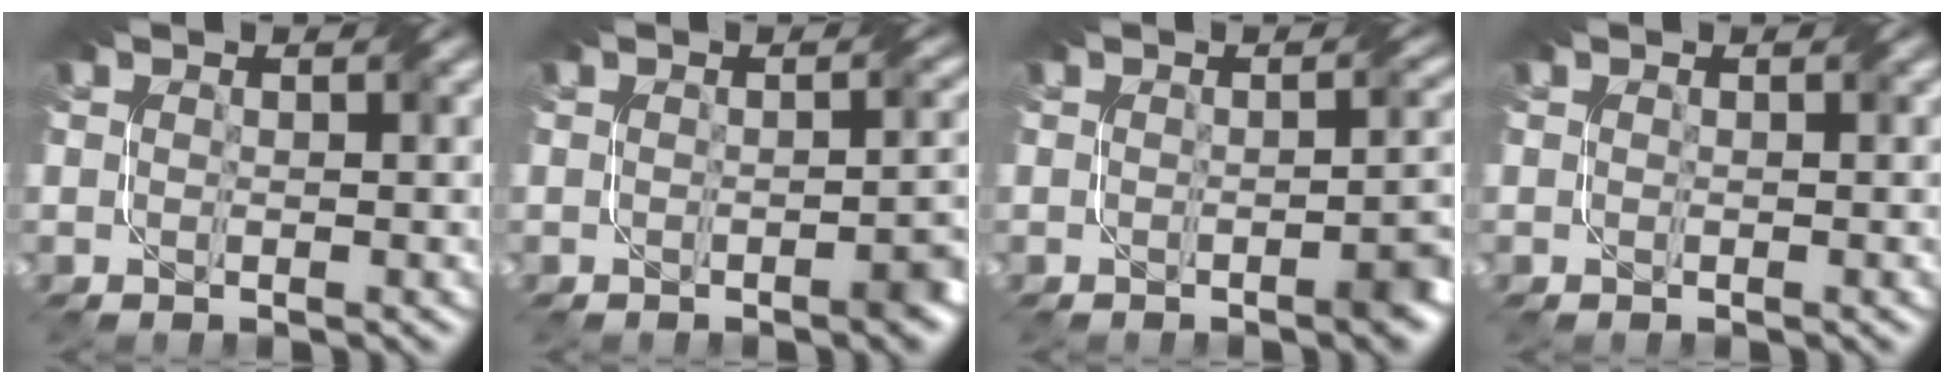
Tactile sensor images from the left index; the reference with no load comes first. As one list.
[{"total": 2.5, "force": [-1.1, 0.7, 2.2], "torque": [-0.022, 0.002, -0.016]}, {"total": 3.1, "force": [-1.2, 0.8, 2.7], "torque": [-0.027, 0.002, -0.018]}, {"total": 0.0}]